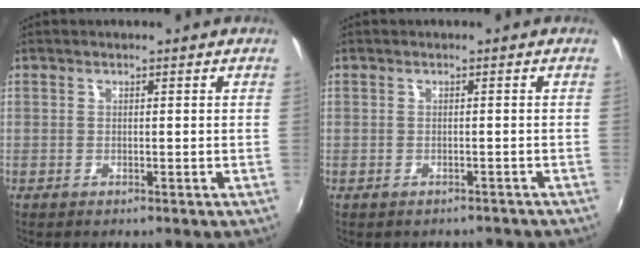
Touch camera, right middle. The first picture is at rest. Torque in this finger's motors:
{"motor_torque": [-0.02, -0.06, -0.01, 0.00]}